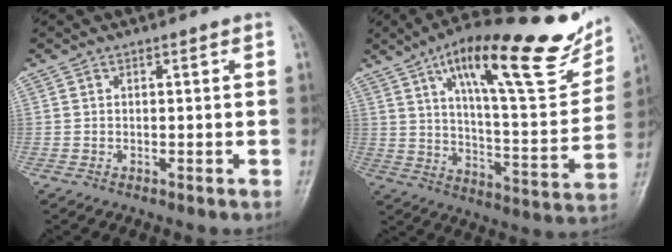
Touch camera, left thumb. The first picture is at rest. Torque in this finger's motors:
{"motor_torque": [0.58, 0.60, 1.58, -1.19, 0.39]}